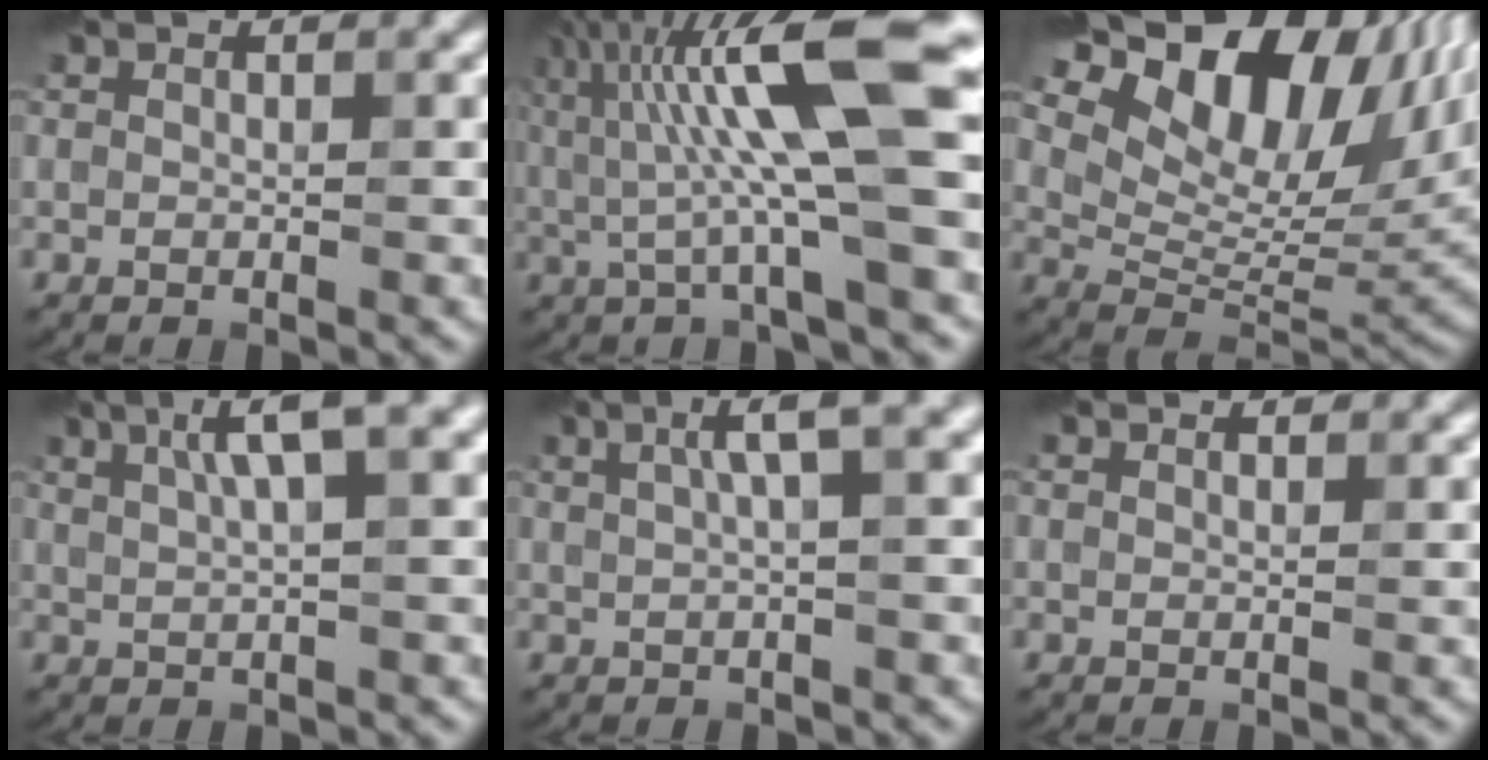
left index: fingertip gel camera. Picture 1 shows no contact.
{"total": 12.1, "force": [2.3, 2.5, 11.6], "torque": [-0.201, 0.014, 0.035]}
{"total": 16.6, "force": [8.3, 9.3, 11.0], "torque": [-0.195, 0.029, 0.154]}
{"total": 4.7, "force": [2.3, 0.8, 4.1], "torque": [-0.070, 0.011, 0.037]}
{"total": 3.6, "force": [1.5, 0.6, 3.2], "torque": [-0.049, 0.014, 0.023]}
{"total": 1.1, "force": [1.1, 0.3, 0.0], "torque": [-0.007, -0.004, 0.008]}